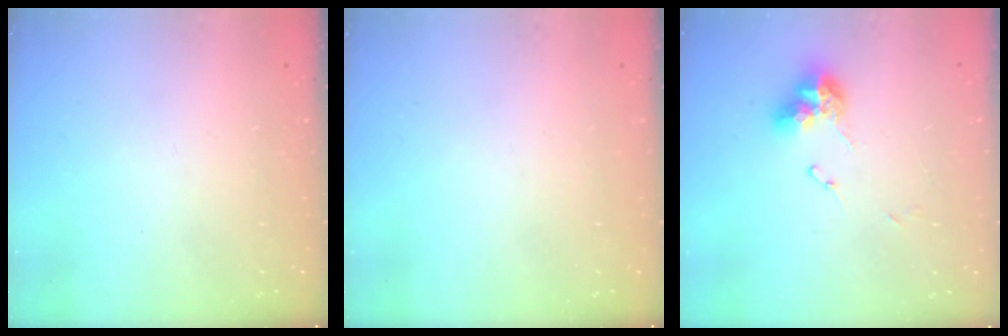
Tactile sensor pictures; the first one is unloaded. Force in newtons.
{"total": 0.0}
{"total": 10.0, "press": 9.9, "slide": 1.1}